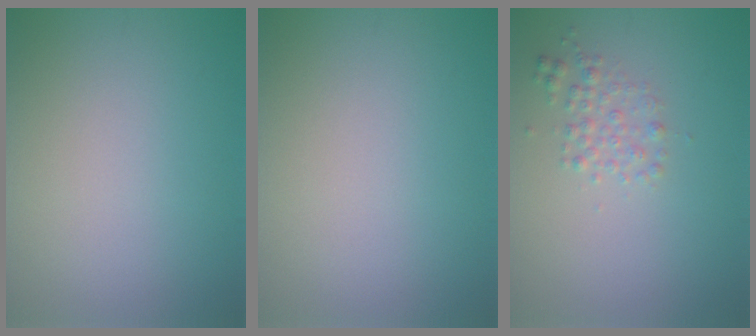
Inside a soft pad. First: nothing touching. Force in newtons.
{"total": 0.0}
{"total": 1.7, "press": 1.7, "slide": 0.1}